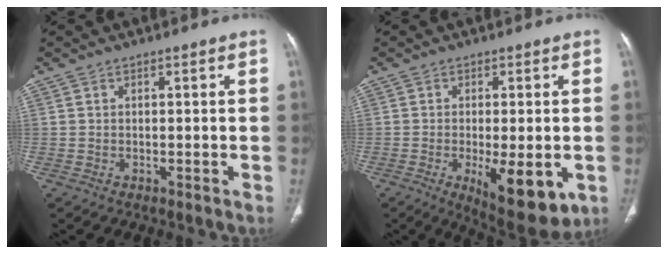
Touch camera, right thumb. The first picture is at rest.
{"total": 12.1, "force": [-3.6, 4.5, 10.7], "torque": [-0.143, -0.020, -0.041]}